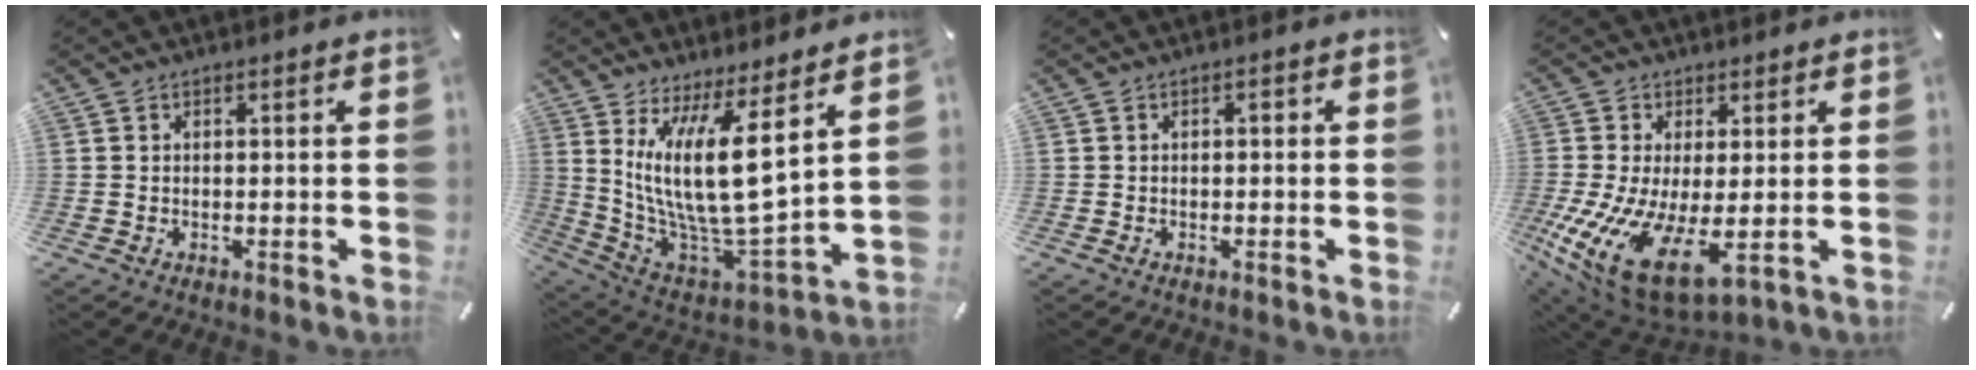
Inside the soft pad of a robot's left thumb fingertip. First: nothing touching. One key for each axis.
{"total": 18.2, "fx": 6.6, "fy": 5.2, "fz": 16.1, "tx": -0.333, "ty": -0.067, "tz": 0.110}
{"total": 1.2, "fx": -0.5, "fy": 0.8, "fz": 0.8, "tx": -0.017, "ty": 0.007, "tz": -0.012}
{"total": 15.7, "fx": -2.2, "fy": 7.6, "fz": 13.6, "tx": -0.281, "ty": -0.016, "tz": -0.018}